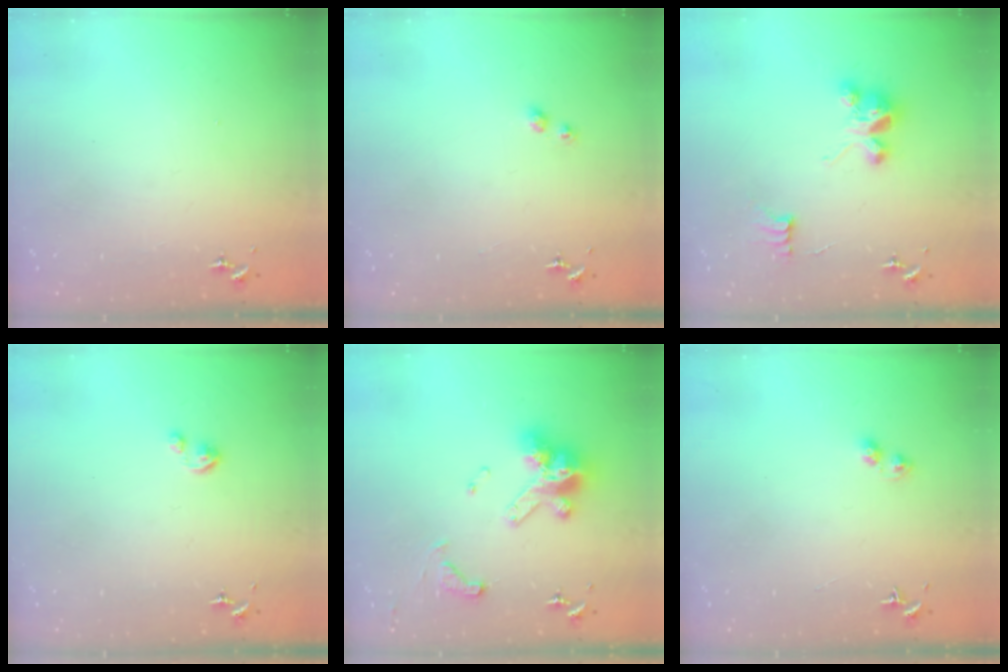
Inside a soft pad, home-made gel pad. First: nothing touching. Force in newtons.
{"total": 3.3, "press": 3.3, "slide": 0.3}
{"total": 9.0, "press": 9.0, "slide": 0.3}
{"total": 2.8, "press": 2.8, "slide": 0.2}
{"total": 15.0, "press": 15.0, "slide": 0.9}
{"total": 3.5, "press": 3.5, "slide": 0.5}